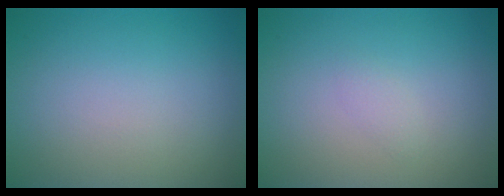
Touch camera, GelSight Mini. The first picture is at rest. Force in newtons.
{"total": 0.8, "press": 0.8, "slide": 0.0}